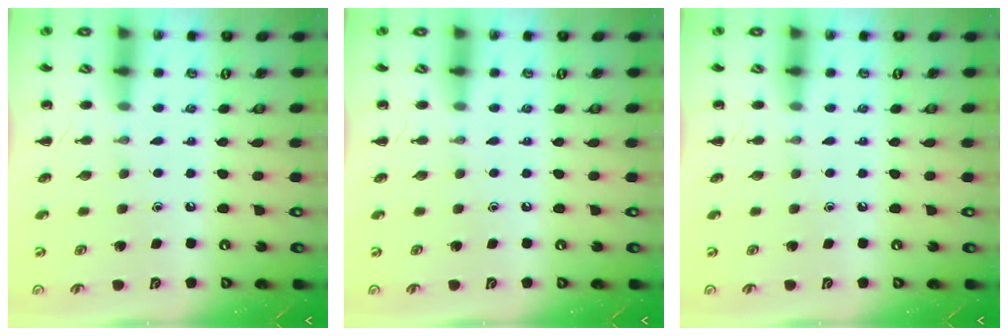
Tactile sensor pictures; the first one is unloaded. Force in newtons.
{"total": 0.0}
{"total": 0.0}